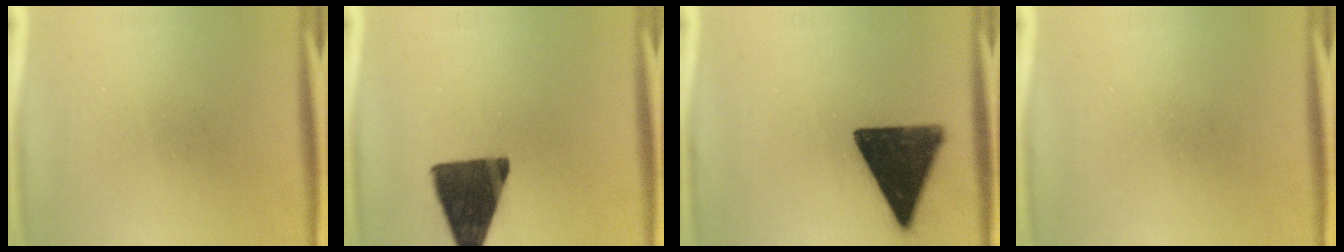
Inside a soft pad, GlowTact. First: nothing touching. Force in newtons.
{"total": 14.7}
{"total": 15.5}
{"total": 0.0}